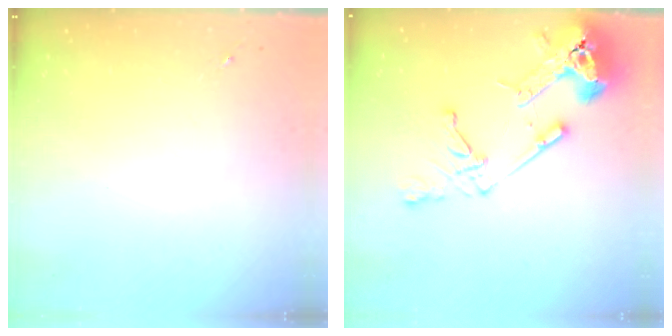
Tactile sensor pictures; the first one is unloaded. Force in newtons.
{"total": 18.8, "press": 18.6, "slide": 2.5}